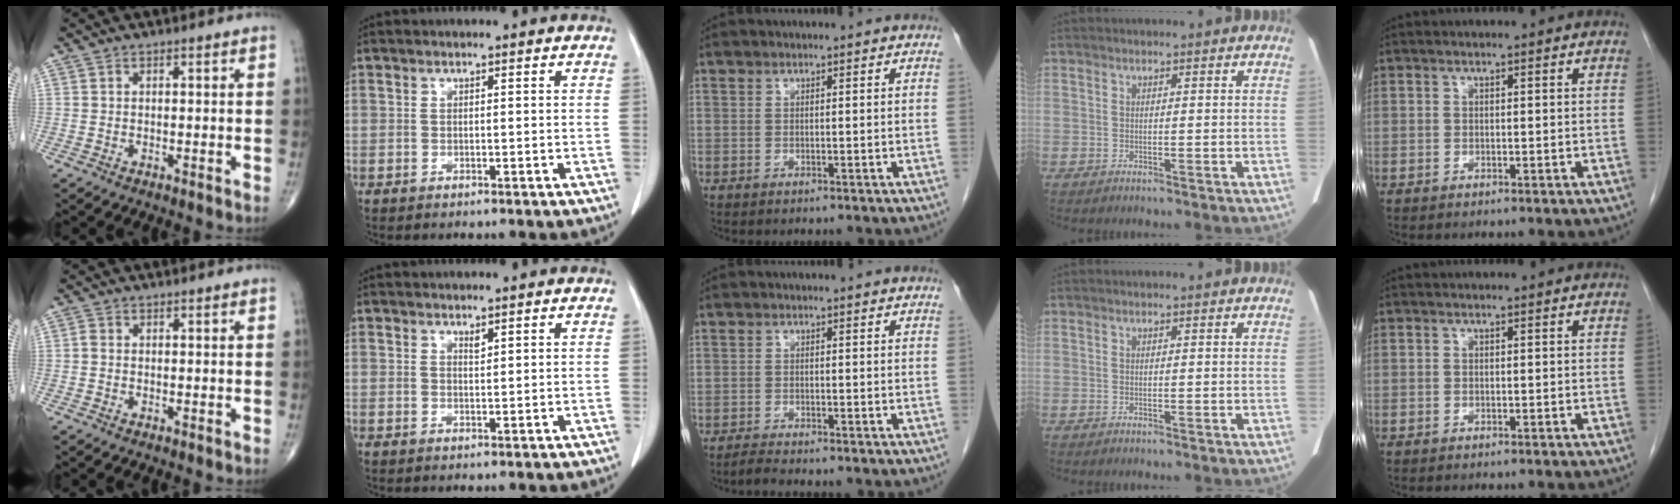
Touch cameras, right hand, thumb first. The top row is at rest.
{"thumb": {"total": 0.8, "force": [-0.2, 0.6, 0.5], "torque": [-0.008, 0.000, -0.006]}, "index": {"total": 0.8, "force": [0.7, 0.1, 0.4], "torque": [-0.009, -0.006, 0.012]}, "middle": {"total": 1.6, "force": [-1.5, -0.3, 0.4], "torque": [-0.019, -0.007, -0.029]}}